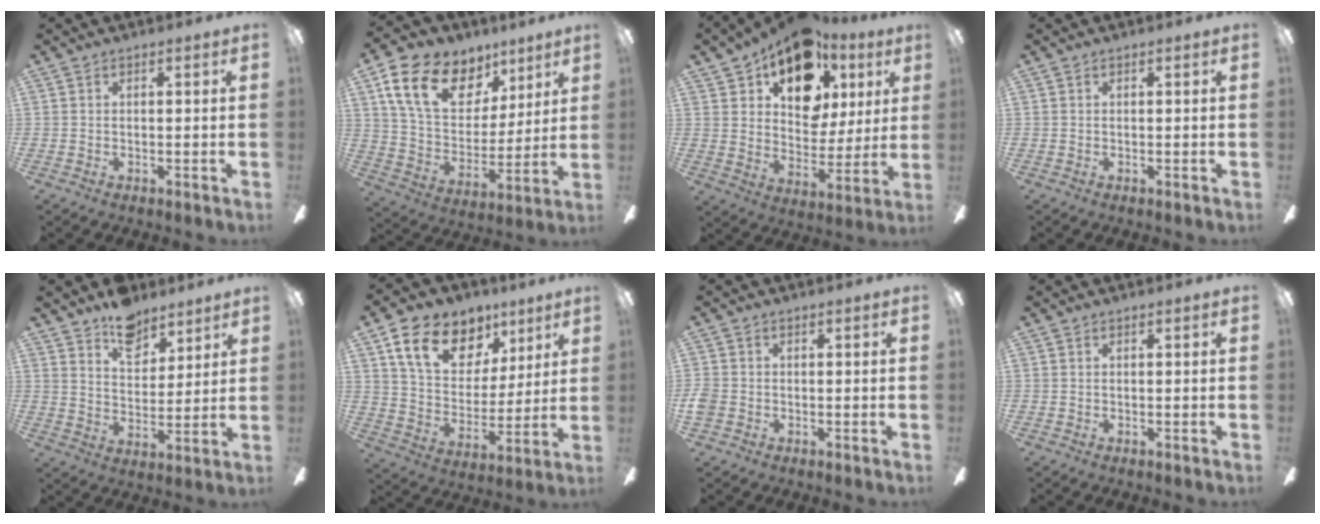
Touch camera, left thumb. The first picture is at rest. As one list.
[{"total": 20.2, "force": [10.9, 12.8, 11.2], "torque": [-0.195, -0.039, 0.201]}, {"total": 18.3, "force": [11.2, 11.4, 8.9], "torque": [-0.147, -0.054, 0.201]}, {"total": 0.0}, {"total": 10.2, "force": [7.9, 5.6, 3.3], "torque": [-0.039, -0.047, 0.144]}, {"total": 17.9, "force": [10.2, 11.5, 9.2], "torque": [-0.159, -0.035, 0.188]}, {"total": 2.5, "force": [-0.6, 2.1, 1.2], "torque": [-0.017, 0.008, -0.010]}, {"total": 0.0}]